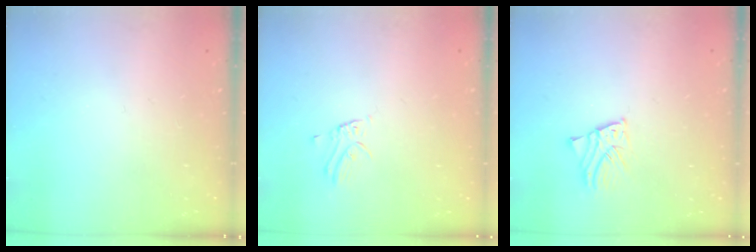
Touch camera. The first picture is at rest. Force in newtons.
{"total": 1.8, "press": 1.8, "slide": 0.1}
{"total": 2.3, "press": 2.3, "slide": 0.2}